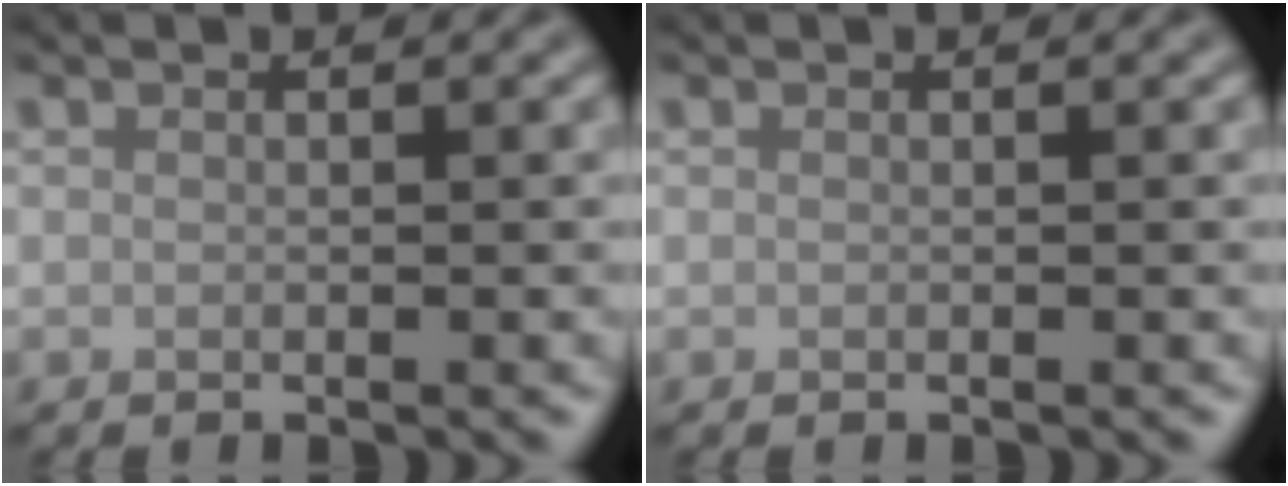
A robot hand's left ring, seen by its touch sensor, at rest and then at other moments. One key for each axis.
{"total": 0.0}